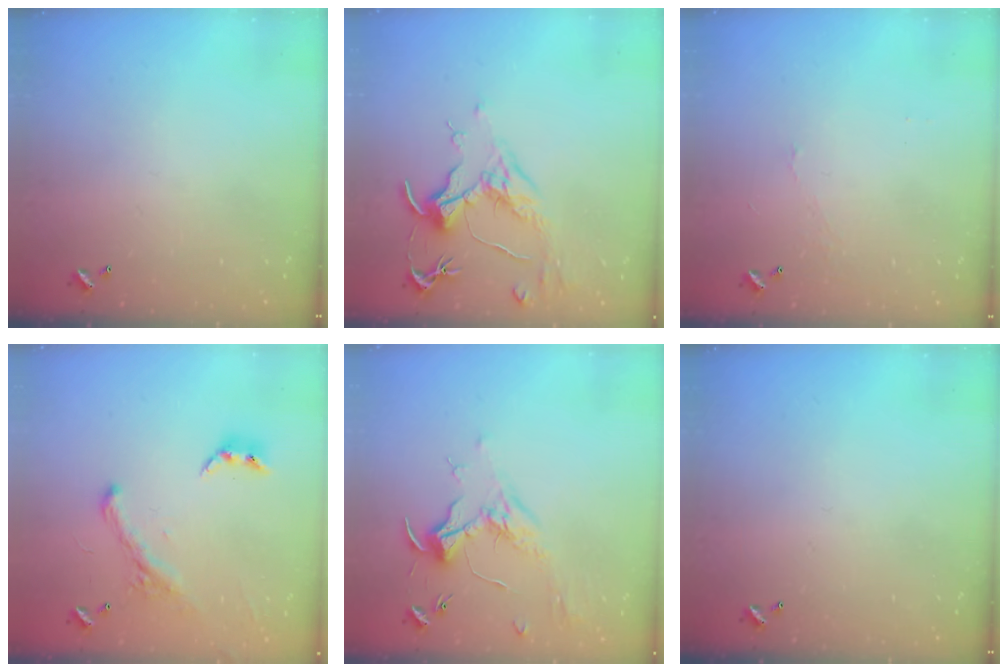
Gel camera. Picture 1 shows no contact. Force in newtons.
{"total": 1.7, "press": 1.5, "slide": 0.9}
{"total": 0.0}
{"total": 2.6, "press": 2.3, "slide": 1.3}
{"total": 1.8, "press": 1.6, "slide": 0.8}
{"total": 0.0}